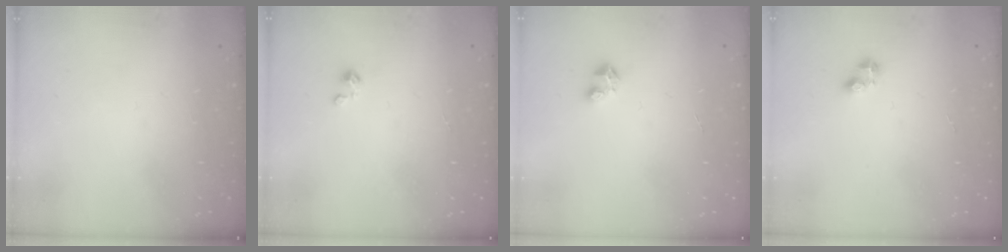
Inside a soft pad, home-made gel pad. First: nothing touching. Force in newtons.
{"total": 2.3, "press": 2.2, "slide": 0.3}
{"total": 3.0, "press": 2.9, "slide": 0.2}
{"total": 2.5, "press": 2.5, "slide": 0.3}